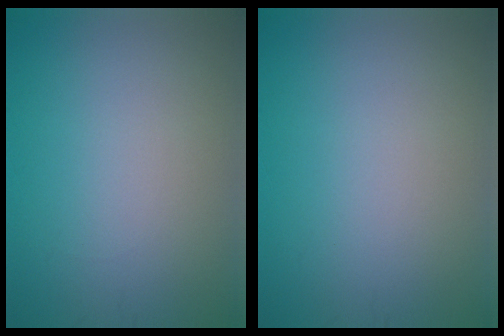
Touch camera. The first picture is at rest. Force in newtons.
{"total": 0.0}